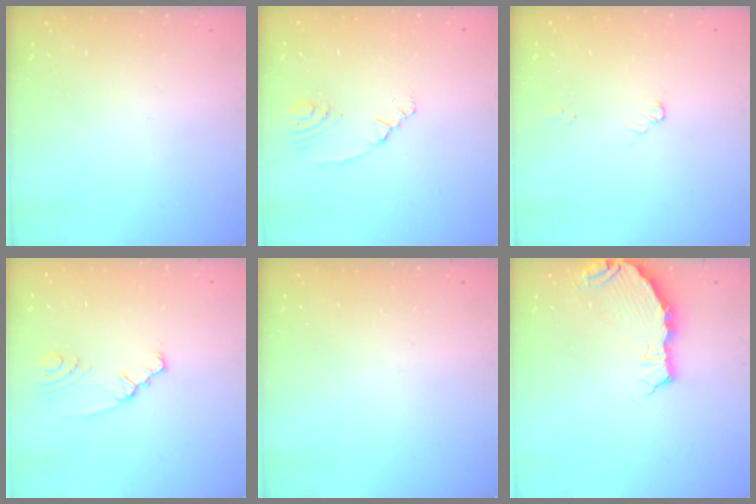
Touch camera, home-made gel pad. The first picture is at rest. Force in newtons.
{"total": 2.5, "press": 2.2, "slide": 1.1}
{"total": 0.9, "press": 0.8, "slide": 0.2}
{"total": 2.0, "press": 2.0, "slide": 0.3}
{"total": 0.0}
{"total": 6.6, "press": 5.3, "slide": 4.0}